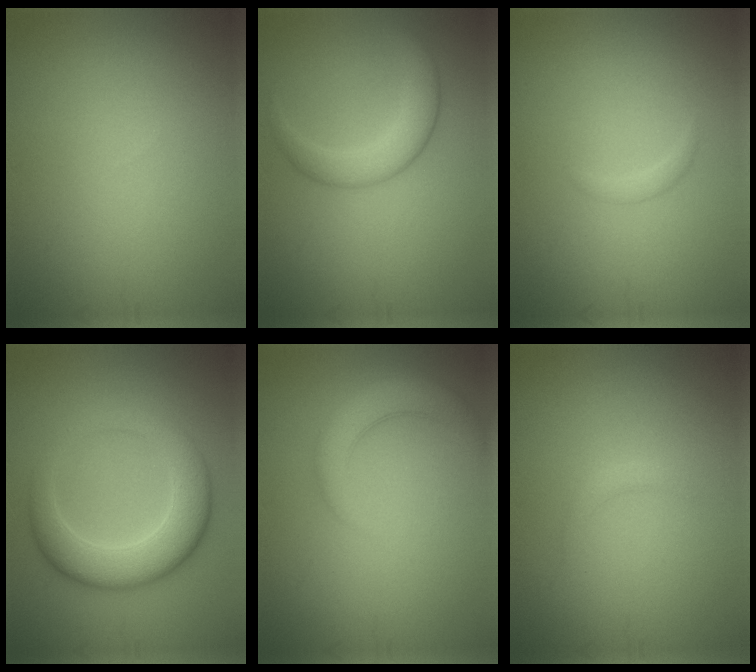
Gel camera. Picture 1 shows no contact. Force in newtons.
{"total": 3.4, "press": 3.4, "slide": 0.1}
{"total": 0.7, "press": 0.7, "slide": 0.0}
{"total": 6.5, "press": 6.5, "slide": 0.2}
{"total": 2.8, "press": 2.8, "slide": 0.3}
{"total": 0.7, "press": 0.7, "slide": 0.0}